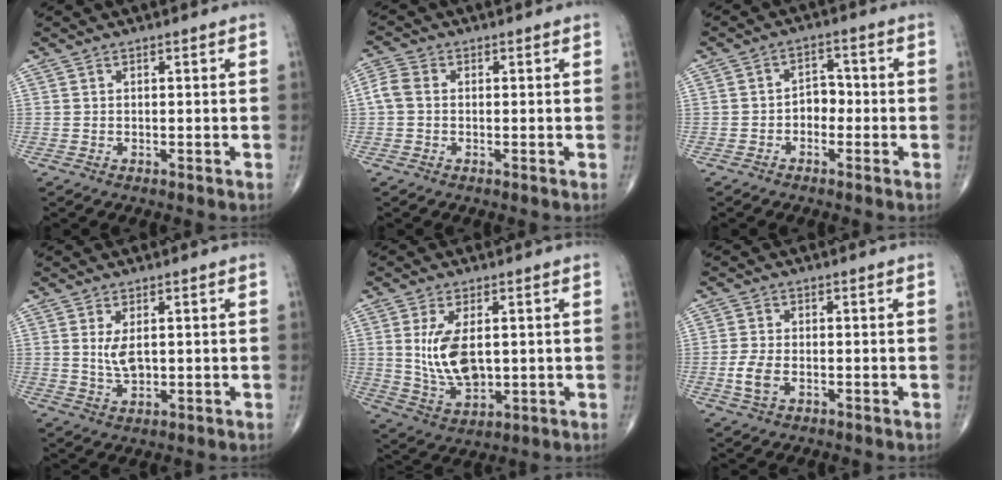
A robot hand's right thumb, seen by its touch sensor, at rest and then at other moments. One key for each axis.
{"total": 3.5, "fx": -0.1, "fy": 2.6, "fz": 2.3, "tx": -0.056, "ty": 0.009, "tz": -0.011}
{"total": 3.8, "fx": -1.2, "fy": 2.8, "fz": 2.3, "tx": -0.016, "ty": 0.022, "tz": -0.031}
{"total": 3.9, "fx": 0.8, "fy": 1.9, "fz": 3.3, "tx": -0.062, "ty": -0.011, "tz": 0.021}
{"total": 10.2, "fx": 1.3, "fy": 5.5, "fz": 8.5, "tx": -0.157, "ty": -0.016, "tz": 0.038}
{"total": 4.2, "fx": -1.1, "fy": 2.3, "fz": 3.3, "tx": -0.077, "ty": 0.002, "tz": -0.022}